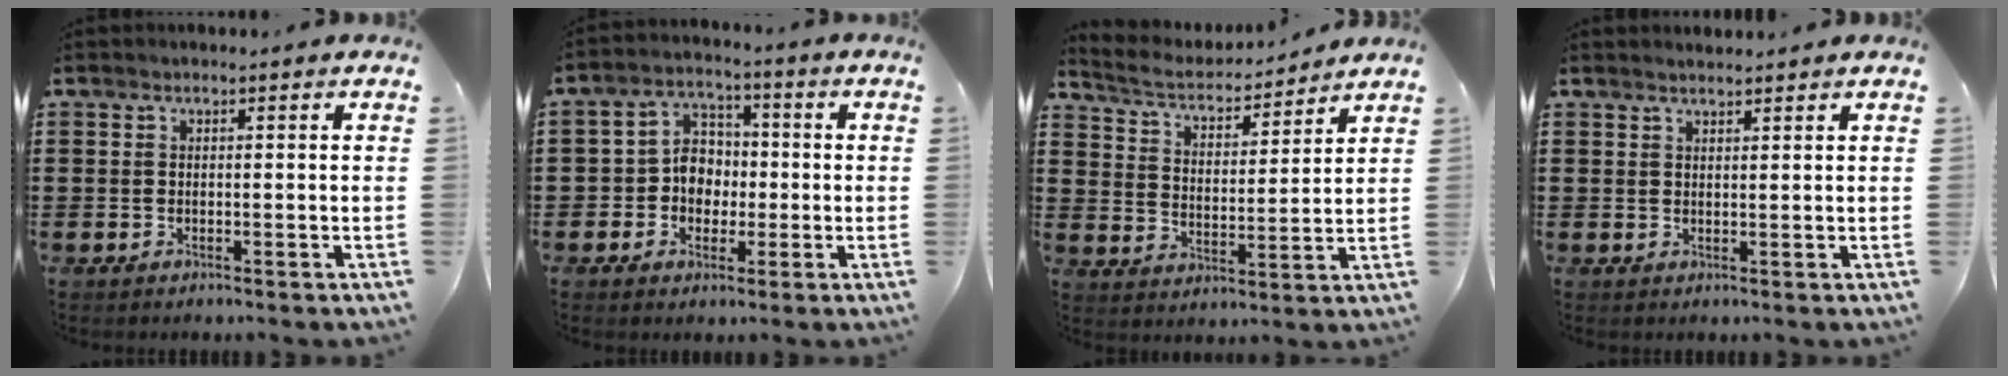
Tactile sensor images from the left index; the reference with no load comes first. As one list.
[{"total": 5.7, "force": [-1.1, 5.1, 2.3], "torque": [-0.060, 0.017, -0.024]}, {"total": 4.6, "force": [4.3, 0.8, 1.2], "torque": [-0.048, -0.031, 0.069]}, {"total": 1.3, "force": [1.3, 0.1, 0.2], "torque": [-0.005, 0.001, 0.024]}]